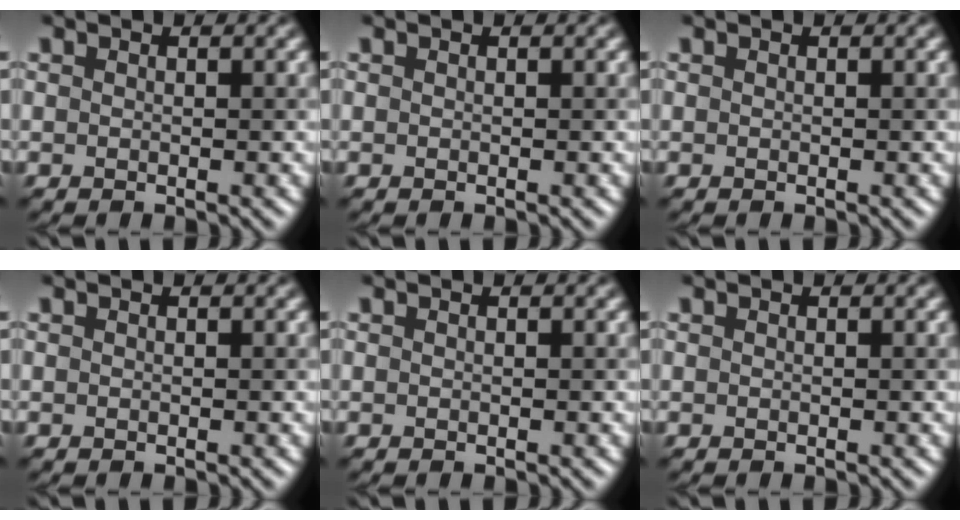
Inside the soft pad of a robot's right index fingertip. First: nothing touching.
{"total": 0.0}
{"total": 0.0}
{"total": 0.0}
{"total": 0.0}
{"total": 0.0}